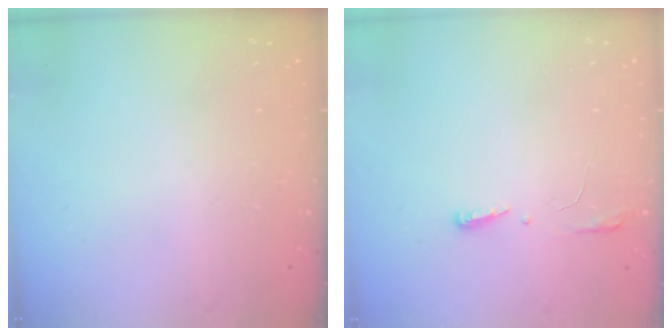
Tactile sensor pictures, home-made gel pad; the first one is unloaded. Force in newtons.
{"total": 3.8, "press": 3.6, "slide": 1.2}